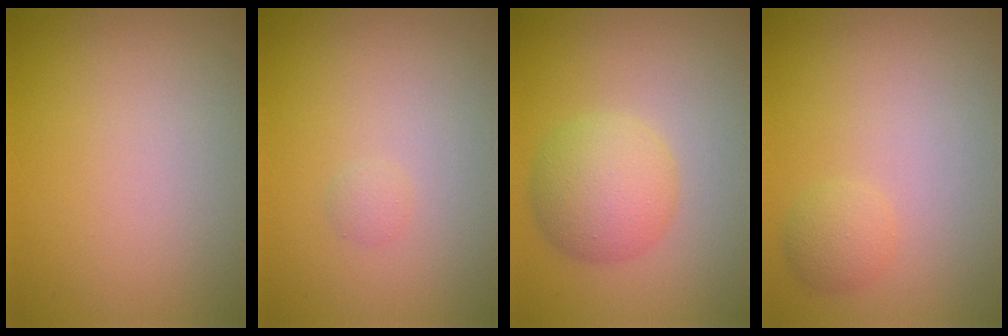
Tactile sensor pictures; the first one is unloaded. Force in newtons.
{"total": 0.6, "press": 0.6, "slide": 0.1}
{"total": 4.6, "press": 4.6, "slide": 0.1}
{"total": 1.5, "press": 1.5, "slide": 0.1}